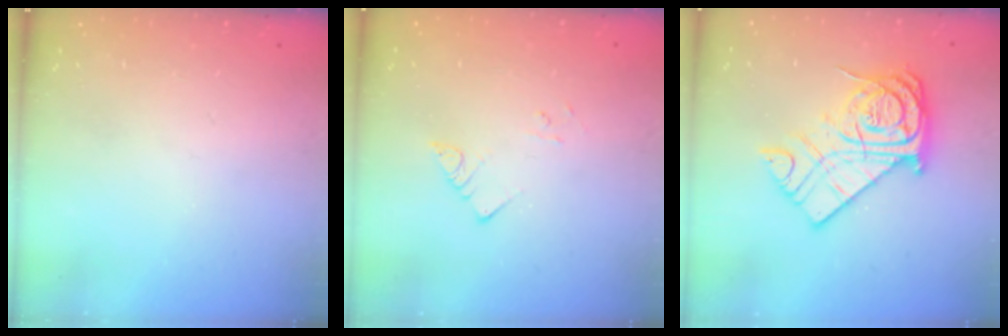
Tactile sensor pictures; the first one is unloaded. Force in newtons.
{"total": 2.9, "press": 2.9, "slide": 0.4}
{"total": 16.8, "press": 16.7, "slide": 1.7}